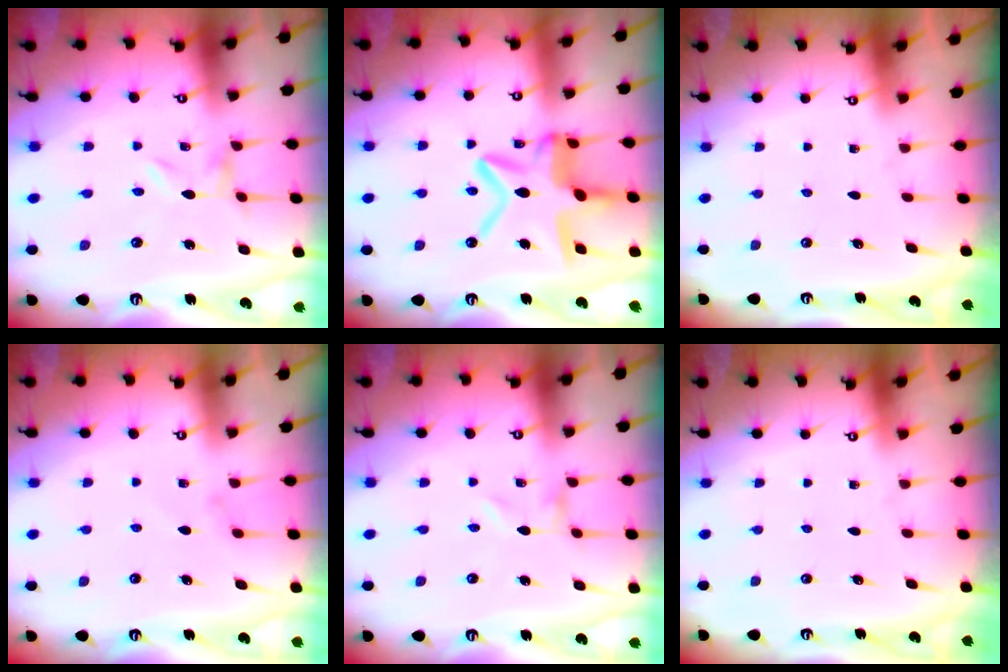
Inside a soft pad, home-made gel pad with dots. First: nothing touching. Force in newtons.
{"total": 16.2, "press": 16.2, "slide": 1.5}
{"total": 0.0}
{"total": 0.9, "press": 0.8, "slide": 0.4}
{"total": 0.0}
{"total": 0.0}